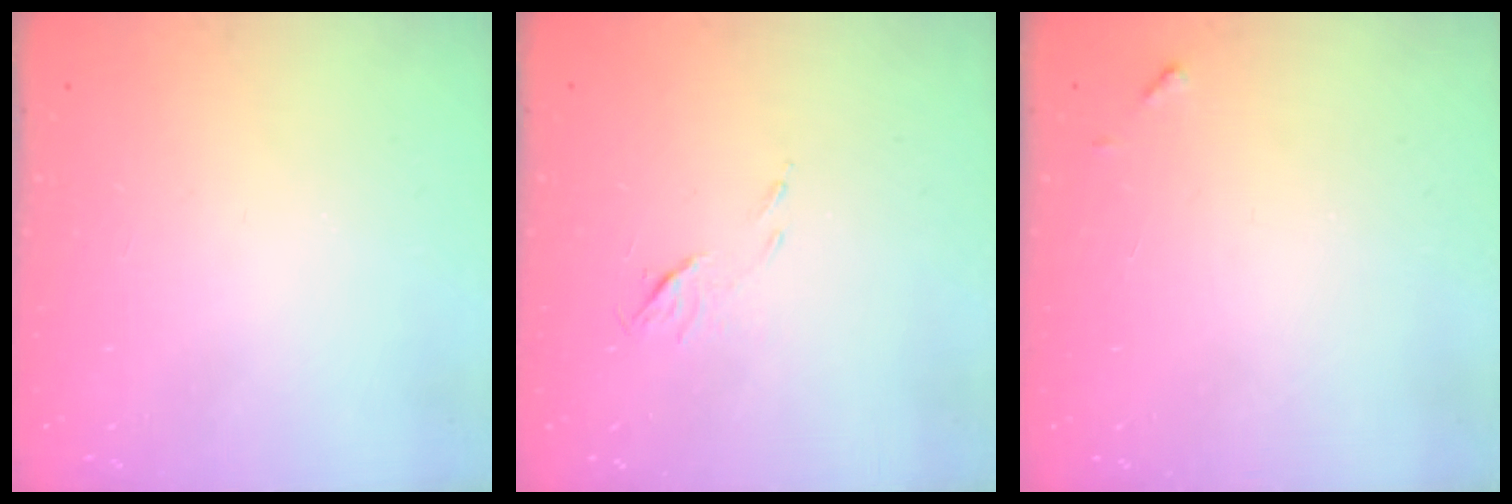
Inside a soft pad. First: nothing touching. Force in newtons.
{"total": 5.1, "press": 5.0, "slide": 0.8}
{"total": 4.6, "press": 4.6, "slide": 0.3}